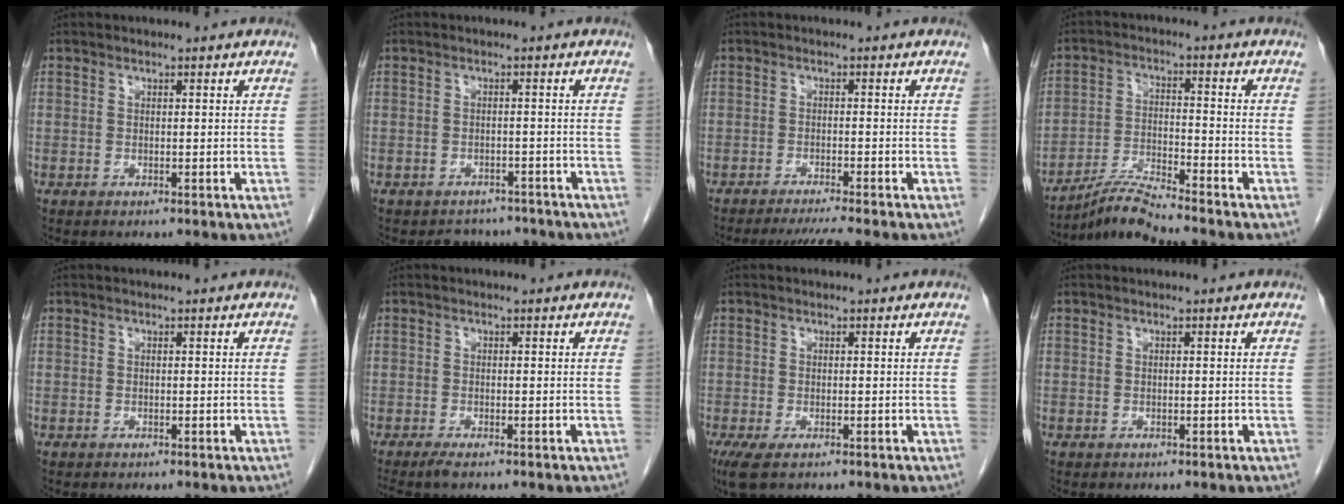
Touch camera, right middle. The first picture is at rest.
{"total": 4.1, "force": [-3.7, 1.8, -0.3], "torque": [0.005, 0.005, -0.049]}
{"total": 4.8, "force": [-4.2, -1.3, 1.8], "torque": [-0.026, -0.017, -0.067]}
{"total": 6.4, "force": [-6.0, -1.4, 1.8], "torque": [-0.040, -0.018, -0.113]}
{"total": 0.0}
{"total": 1.6, "force": [-1.2, -0.1, 0.9], "torque": [-0.022, -0.007, -0.025]}
{"total": 3.3, "force": [-2.1, 1.1, 2.3], "torque": [-0.050, -0.012, -0.033]}
{"total": 0.0}